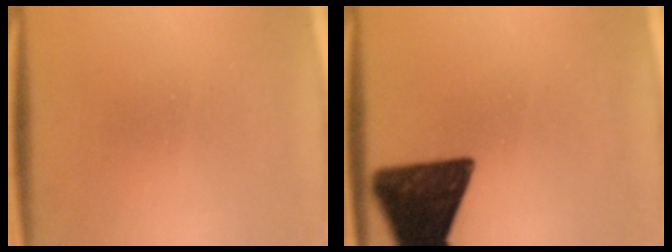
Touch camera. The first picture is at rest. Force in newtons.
{"total": 13.8}